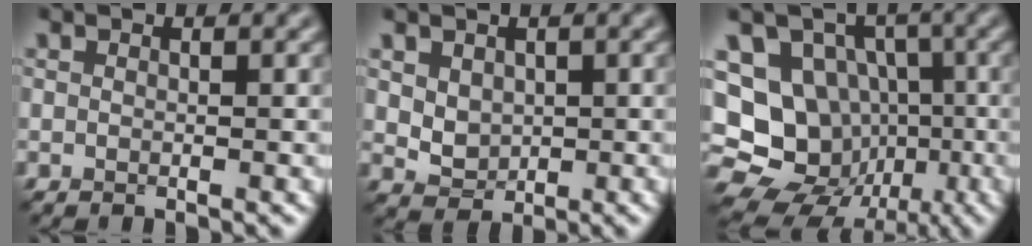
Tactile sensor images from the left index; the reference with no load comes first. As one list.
[{"total": 2.4, "force": [0.5, 1.9, 1.4], "torque": [-0.033, -0.004, 0.016]}, {"total": 15.6, "force": [-3.2, 14.2, 5.7], "torque": [-0.138, 0.010, -0.054]}]